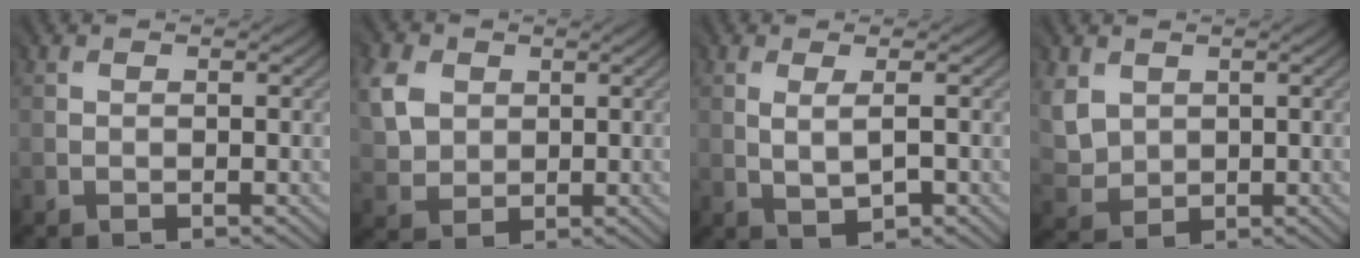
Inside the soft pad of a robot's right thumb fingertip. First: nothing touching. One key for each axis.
{"total": 5.0, "fx": 1.7, "fy": 4.2, "fz": 2.0, "tx": -0.075, "ty": 0.005, "tz": 0.033}
{"total": 2.0, "fx": 0.3, "fy": 0.6, "fz": 1.9, "tx": -0.042, "ty": -0.003, "tz": 0.011}
{"total": 4.6, "fx": 1.8, "fy": 3.8, "fz": 1.8, "tx": -0.069, "ty": -0.003, "tz": 0.041}